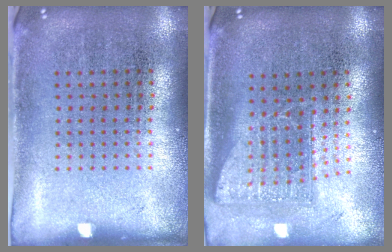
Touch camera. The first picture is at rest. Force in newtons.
{"total": 1.7, "press": 1.3, "slide": 1.1}